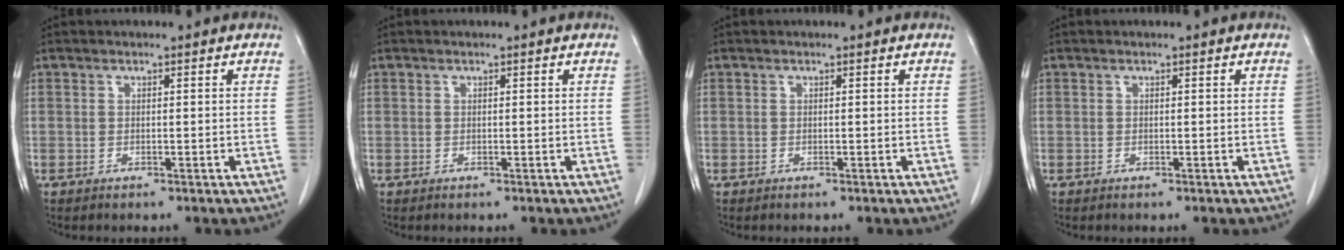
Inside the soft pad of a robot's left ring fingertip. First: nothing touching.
{"total": 0.0}
{"total": 0.0}
{"total": 0.0}